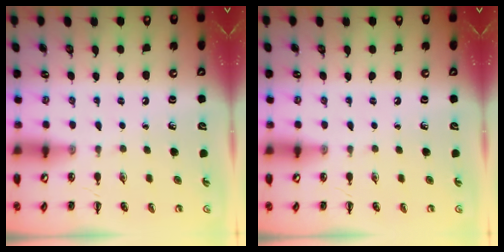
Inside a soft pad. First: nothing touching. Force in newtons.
{"total": 0.0}